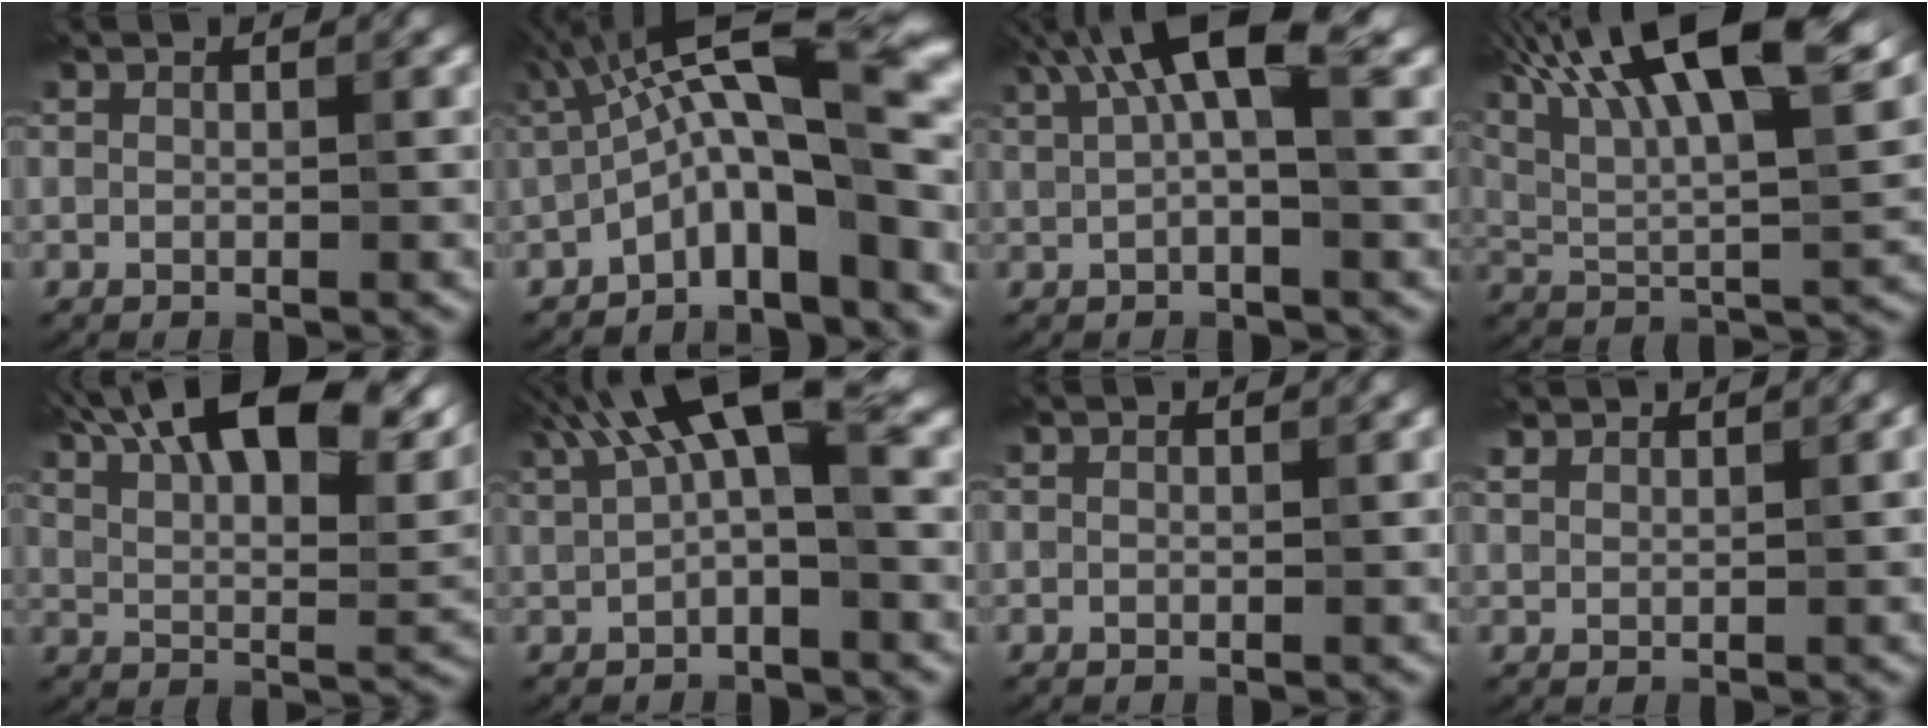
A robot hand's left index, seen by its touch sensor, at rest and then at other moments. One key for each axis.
{"total": 10.1, "fx": -1.3, "fy": 2.8, "fz": 9.6, "tx": -0.142, "ty": 0.027, "tz": -0.035}
{"total": 6.5, "fx": 2.9, "fy": 1.7, "fz": 5.5, "tx": -0.095, "ty": 0.011, "tz": 0.043}
{"total": 16.9, "fx": 9.5, "fy": 5.2, "fz": 13.0, "tx": -0.219, "ty": 0.025, "tz": 0.146}
{"total": 15.6, "fx": 9.1, "fy": 5.8, "fz": 11.2, "tx": -0.163, "ty": 0.028, "tz": 0.146}
{"total": 7.2, "fx": 2.7, "fy": 2.3, "fz": 6.3, "tx": -0.107, "ty": 0.015, "tz": 0.038}
{"total": 0.0}
{"total": 1.7, "fx": 1.6, "fy": 0.5, "fz": 0.4, "tx": -0.011, "ty": 0.008, "tz": 0.035}